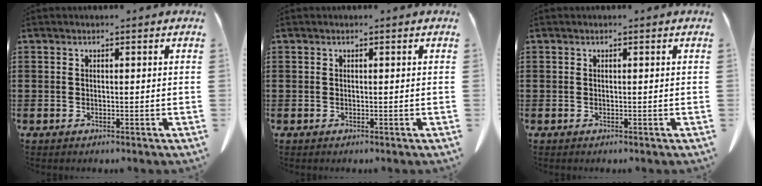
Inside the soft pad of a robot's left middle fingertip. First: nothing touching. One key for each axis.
{"total": 0.0}
{"total": 0.0}